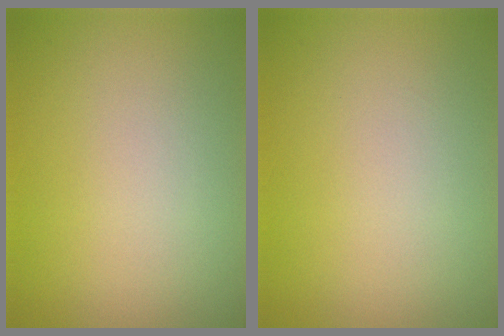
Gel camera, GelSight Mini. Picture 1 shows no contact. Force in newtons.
{"total": 0.0}